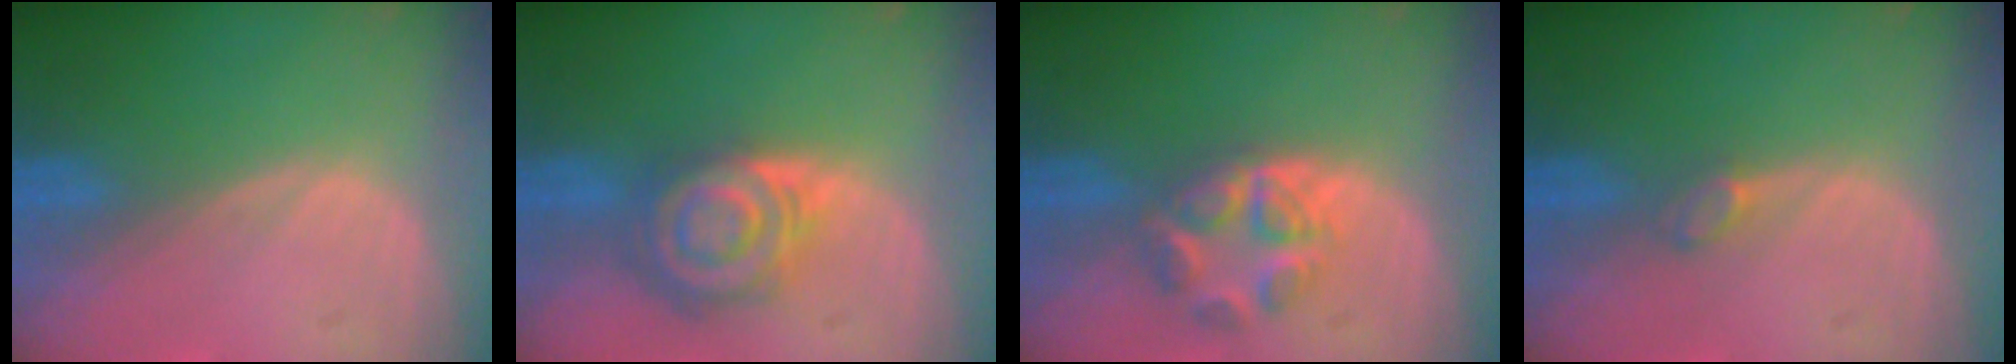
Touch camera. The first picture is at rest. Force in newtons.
{"total": 8.2, "press": 7.2, "slide": 4.0}
{"total": 5.4, "press": 5.2, "slide": 1.5}
{"total": 1.4, "press": 1.4, "slide": 0.2}